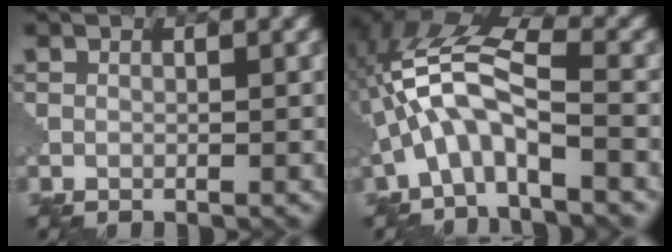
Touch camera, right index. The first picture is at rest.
{"total": 6.4, "force": [-1.9, 2.2, 5.8], "torque": [-0.124, 0.021, -0.045]}